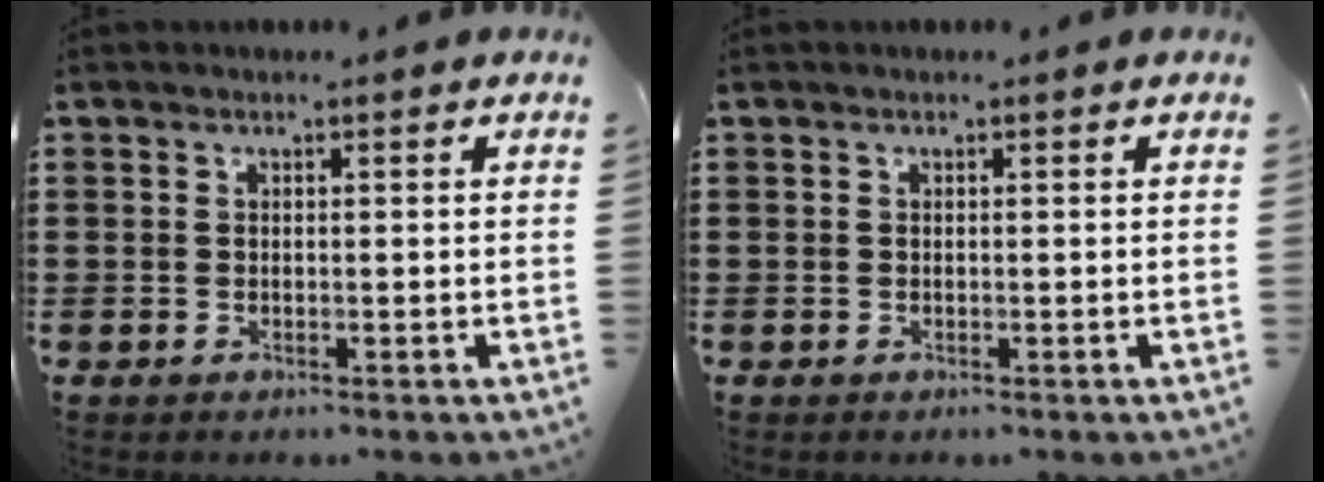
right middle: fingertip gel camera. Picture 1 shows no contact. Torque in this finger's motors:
{"motor_torque": [0.03, -0.03, -0.01, 0.00]}